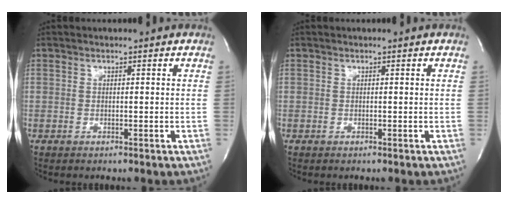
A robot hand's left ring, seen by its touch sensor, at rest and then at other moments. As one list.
[{"total": 0.0}]